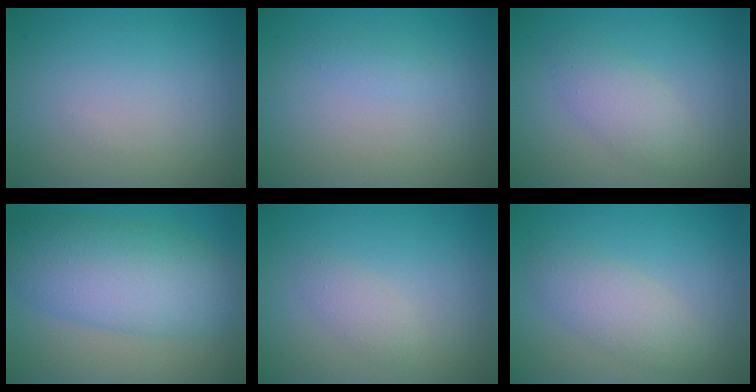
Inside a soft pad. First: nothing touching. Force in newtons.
{"total": 0.7, "press": 0.7, "slide": 0.0}
{"total": 2.7, "press": 2.7, "slide": 0.2}
{"total": 8.4, "press": 8.4, "slide": 0.0}
{"total": 1.4, "press": 1.4, "slide": 0.1}
{"total": 2.8, "press": 2.8, "slide": 0.1}